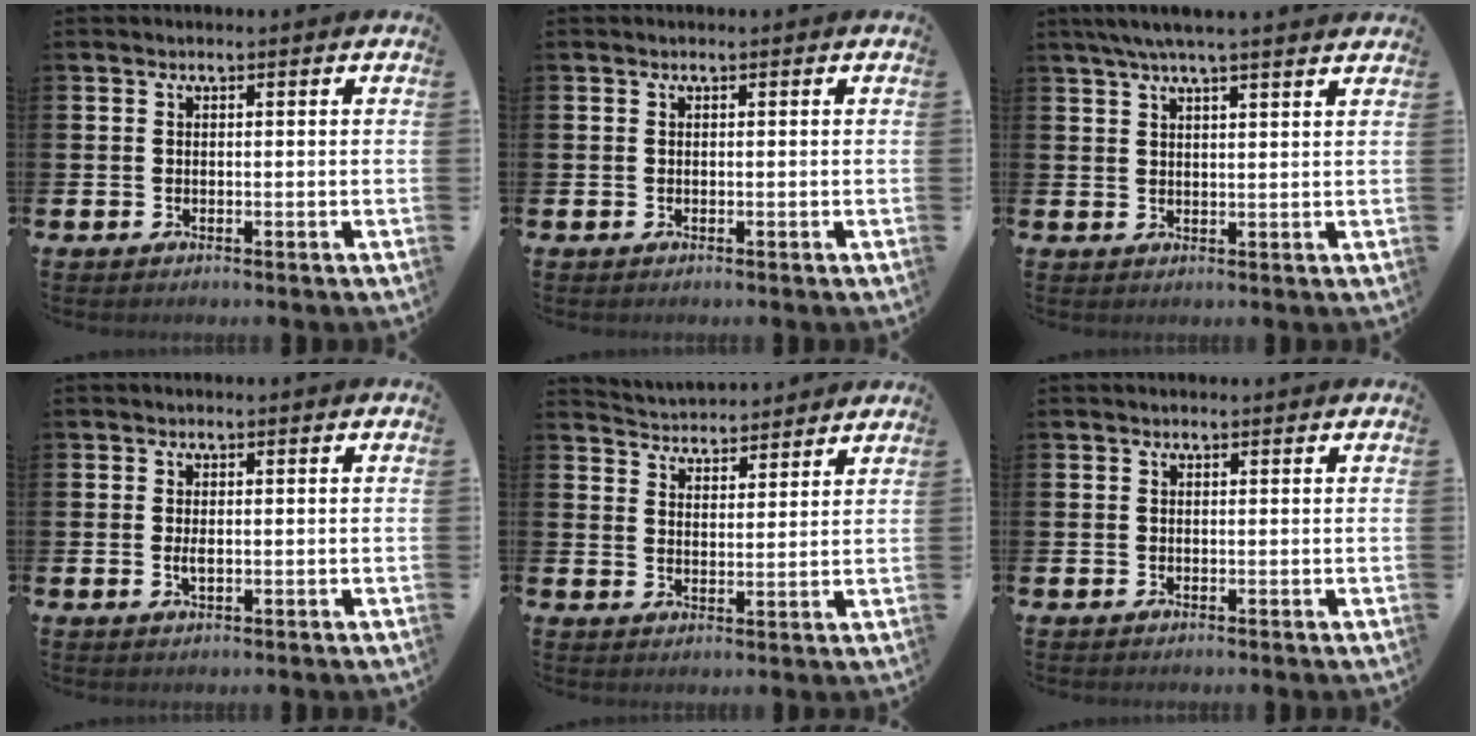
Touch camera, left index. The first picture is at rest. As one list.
[{"total": 0.0}, {"total": 4.5, "force": [3.9, -0.3, 2.2], "torque": [-0.053, -0.006, 0.071]}, {"total": 1.4, "force": [0.0, 0.6, 1.3], "torque": [-0.025, 0.002, -0.001]}, {"total": 4.2, "force": [4.1, 0.7, -0.4], "torque": [-0.008, -0.030, 0.073]}, {"total": 0.0}]